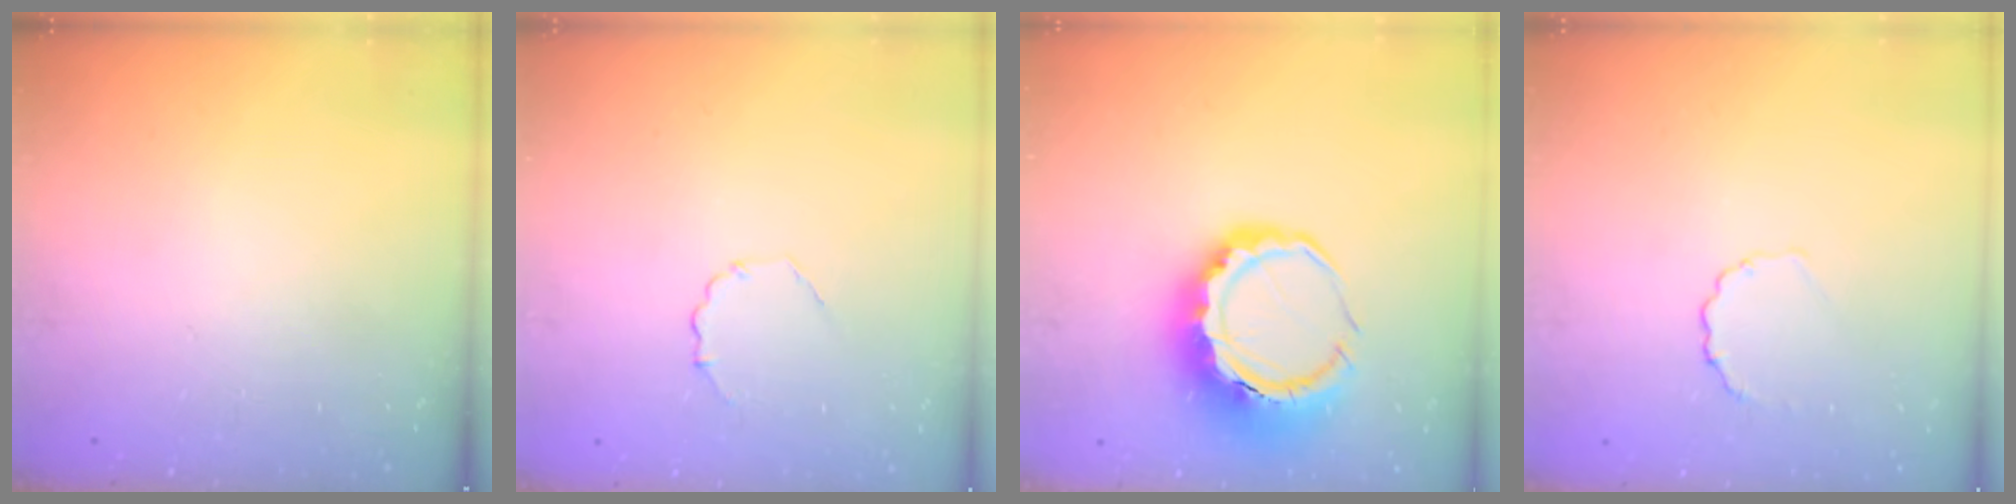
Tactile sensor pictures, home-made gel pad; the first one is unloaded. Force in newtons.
{"total": 2.8, "press": 2.6, "slide": 1.1}
{"total": 11.1, "press": 10.9, "slide": 2.3}
{"total": 2.7, "press": 2.5, "slide": 1.0}